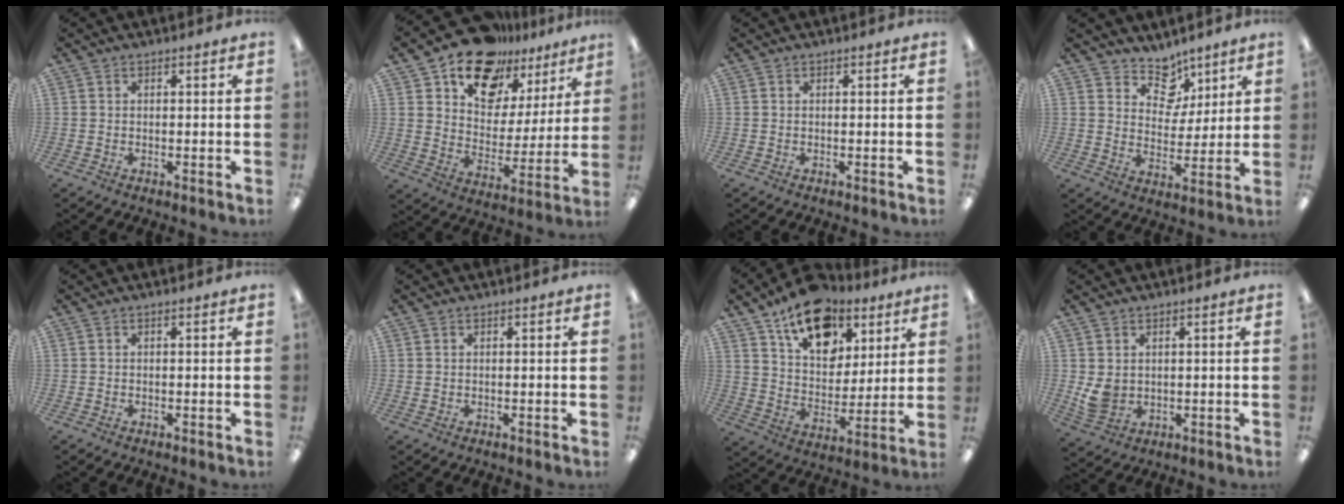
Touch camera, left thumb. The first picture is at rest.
{"total": 15.9, "force": [12.8, 8.5, 4.3], "torque": [-0.076, -0.100, 0.232]}
{"total": 0.0}
{"total": 9.5, "force": [6.9, 6.1, 2.0], "torque": [-0.025, -0.052, 0.130]}
{"total": 0.0}
{"total": 0.6, "force": [0.5, 0.4, 0.1], "torque": [-0.002, 0.002, 0.009]}
{"total": 17.2, "force": [11.4, 10.2, 7.8], "torque": [-0.127, -0.063, 0.206]}
{"total": 4.5, "force": [1.7, 3.5, 2.2], "torque": [-0.043, -0.007, 0.033]}